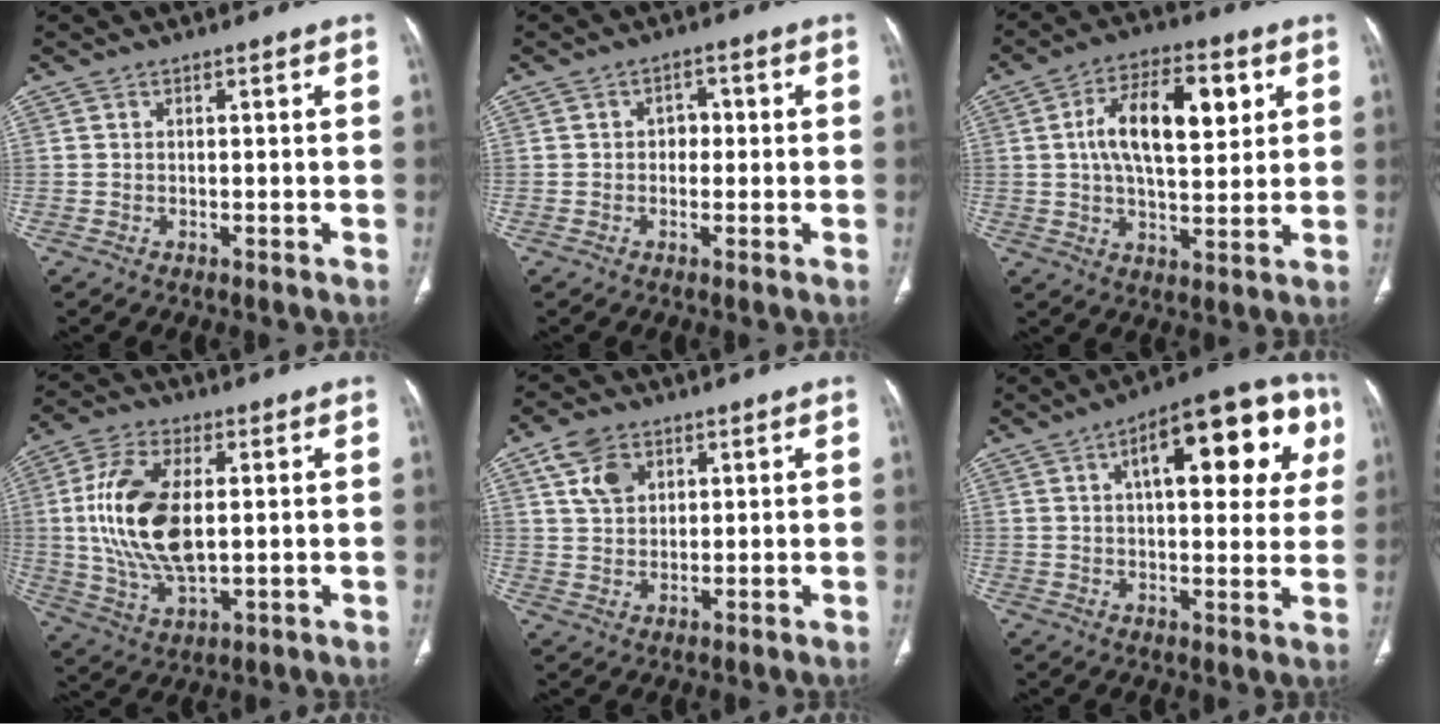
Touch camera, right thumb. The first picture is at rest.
{"total": 2.8, "force": [0.0, 2.2, 1.7], "torque": [-0.008, 0.009, -0.006]}
{"total": 15.2, "force": [3.9, 7.2, 12.8], "torque": [-0.192, 0.002, 0.061]}
{"total": 16.3, "force": [1.7, 8.3, 13.9], "torque": [-0.281, -0.008, 0.038]}
{"total": 6.9, "force": [3.2, 4.7, 3.8], "torque": [-0.052, -0.011, 0.063]}
{"total": 20.8, "force": [7.1, 8.6, 17.6], "torque": [-0.199, 0.013, 0.090]}